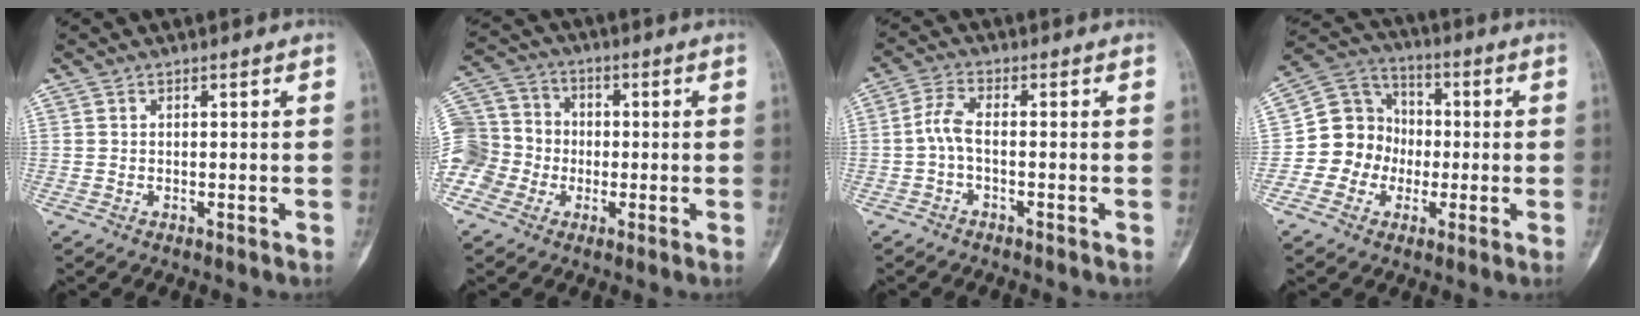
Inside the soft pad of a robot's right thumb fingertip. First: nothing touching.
{"total": 16.4, "force": [-3.5, 14.7, 6.2], "torque": [-0.148, 0.058, -0.067]}
{"total": 4.0, "force": [-1.0, 1.6, 3.6], "torque": [-0.078, 0.015, -0.028]}
{"total": 11.3, "force": [-1.8, 10.5, 3.8], "torque": [-0.021, 0.040, -0.042]}